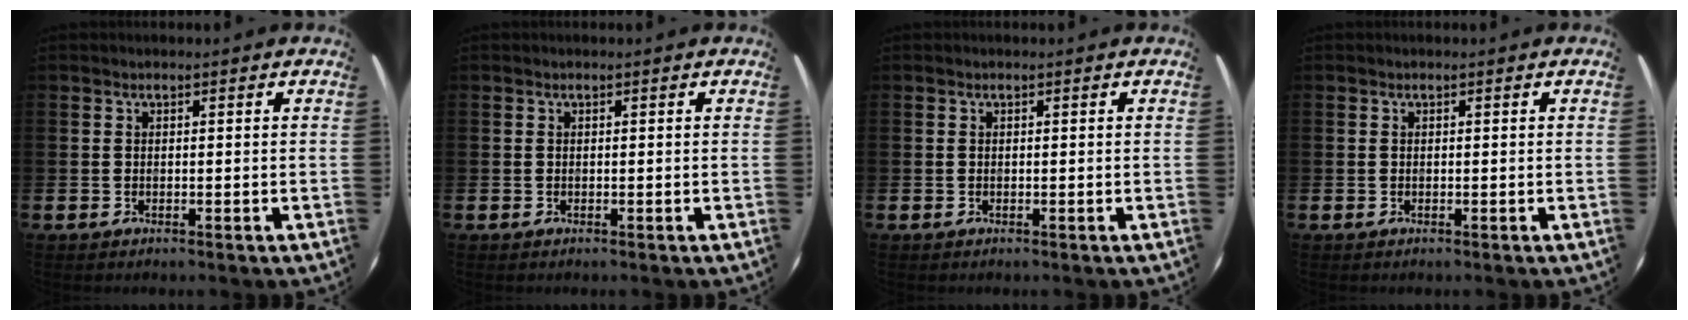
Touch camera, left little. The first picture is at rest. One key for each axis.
{"total": 0.0}
{"total": 0.0}
{"total": 0.0}